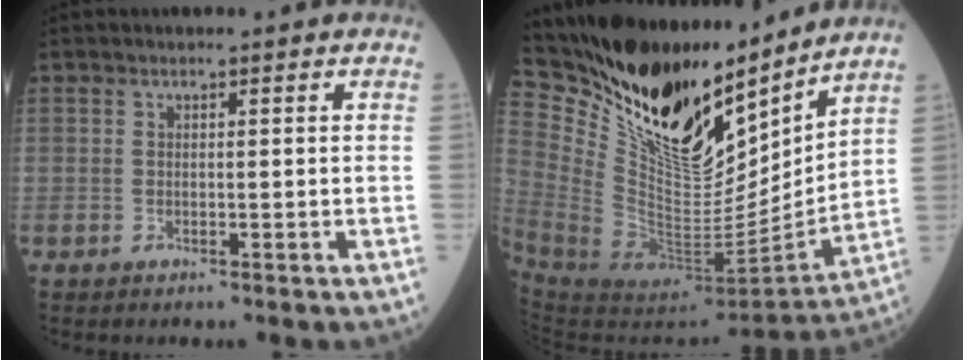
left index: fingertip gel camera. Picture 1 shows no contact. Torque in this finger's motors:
{"motor_torque": [1.13, -1.01, 0.90, 0.21]}